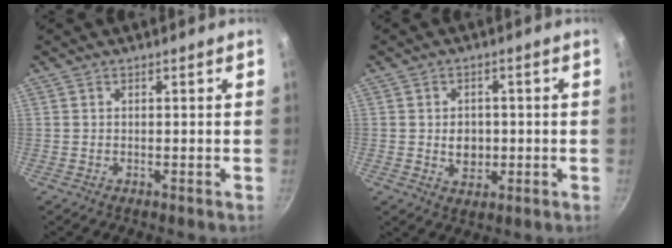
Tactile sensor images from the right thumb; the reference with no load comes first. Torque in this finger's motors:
{"motor_torque": [-0.13, 0.71, -0.31, -0.03, 0.11]}